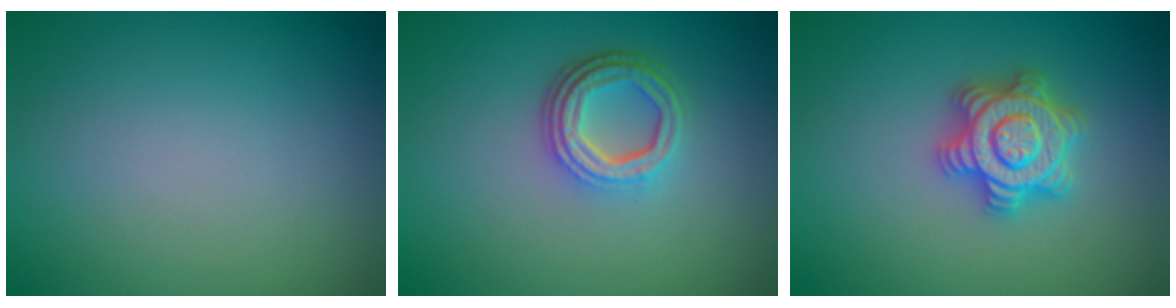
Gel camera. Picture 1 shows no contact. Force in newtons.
{"total": 4.3, "press": 3.2, "slide": 2.9}
{"total": 4.6, "press": 4.6, "slide": 0.7}